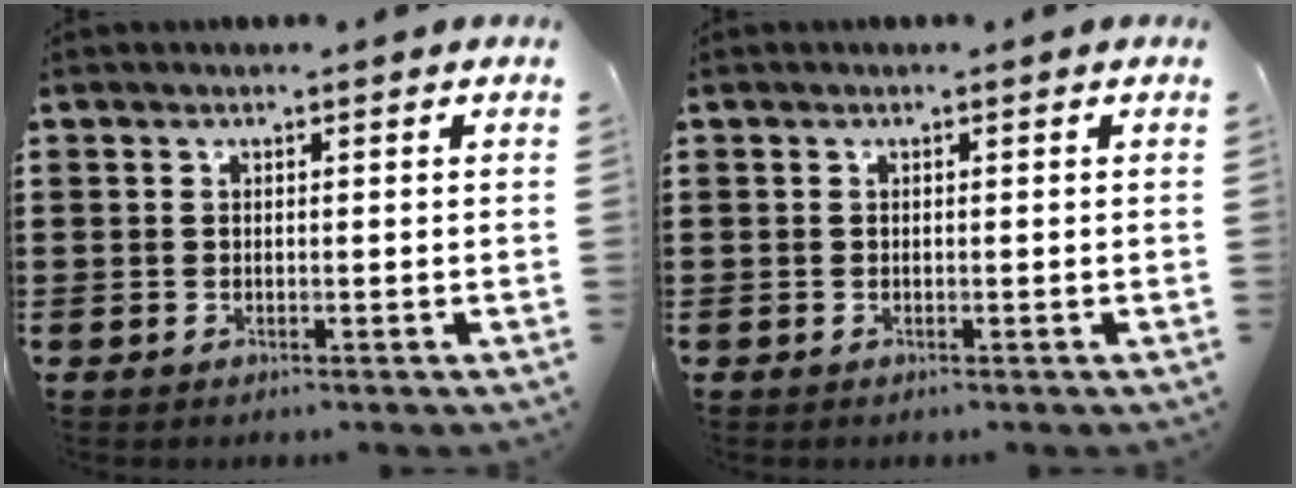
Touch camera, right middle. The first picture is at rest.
{"total": 0.0}